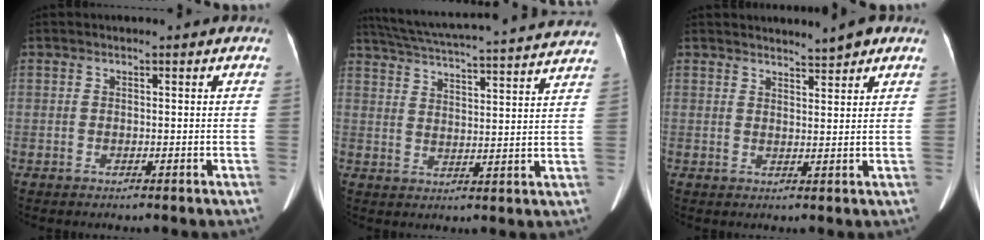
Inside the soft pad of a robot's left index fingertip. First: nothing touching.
{"total": 26.5, "force": [24.5, 1.1, 10.0], "torque": [-0.175, -0.020, 0.319]}
{"total": 2.5, "force": [2.3, 0.1, 1.0], "torque": [-0.023, -0.005, 0.035]}